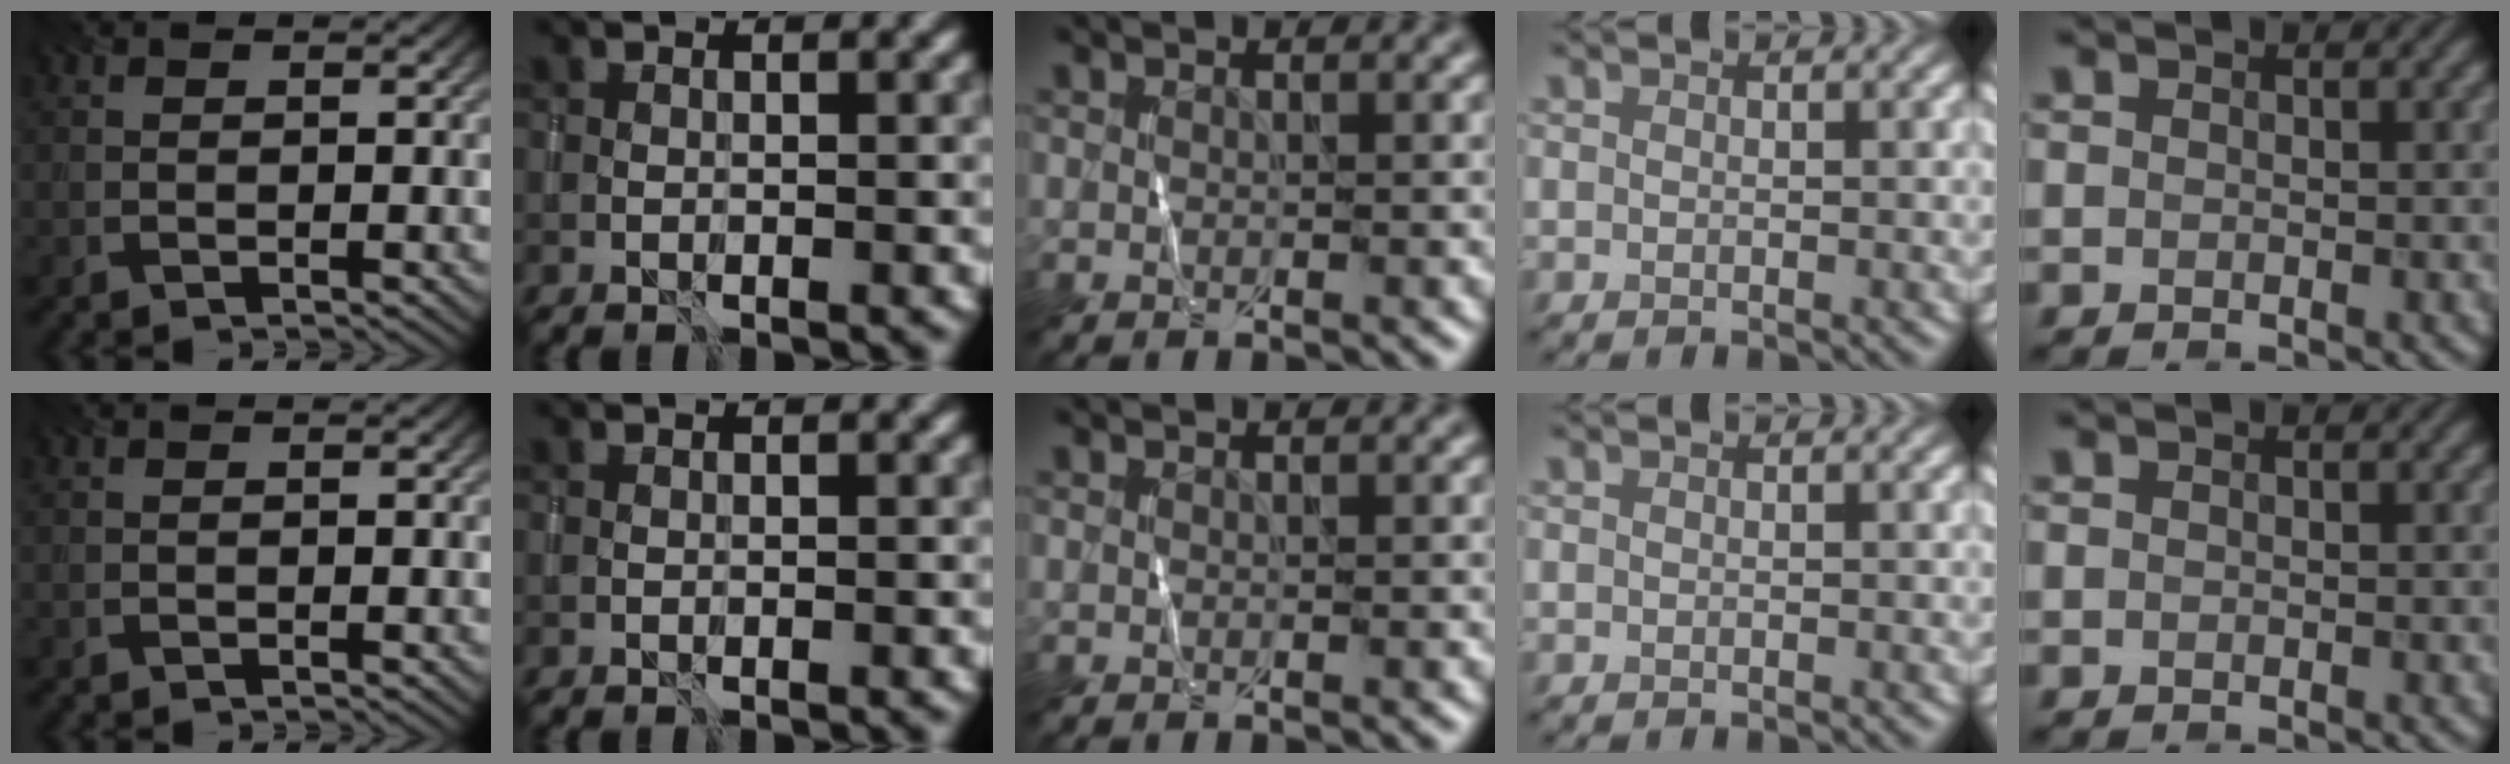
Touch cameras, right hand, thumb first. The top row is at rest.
{}